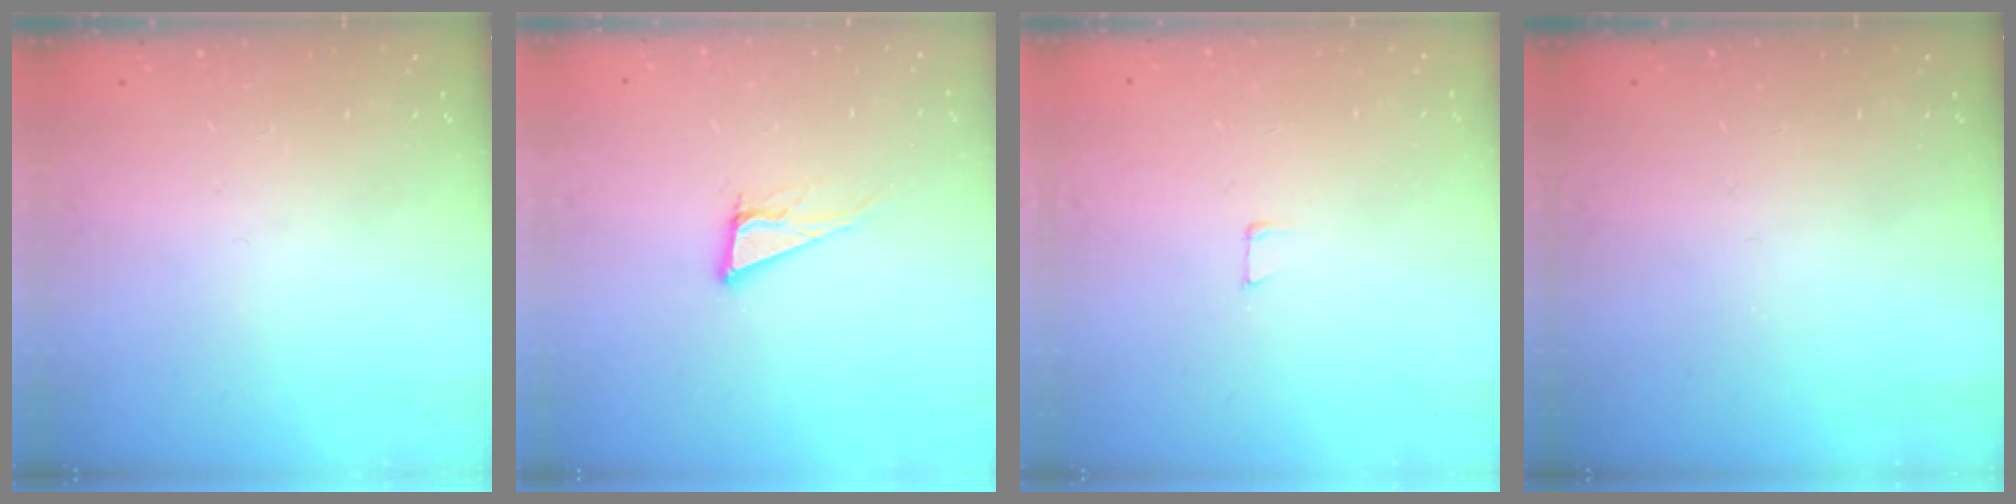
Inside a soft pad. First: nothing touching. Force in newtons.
{"total": 11.3, "press": 10.9, "slide": 3.3}
{"total": 4.3, "press": 4.3, "slide": 0.4}
{"total": 0.0}